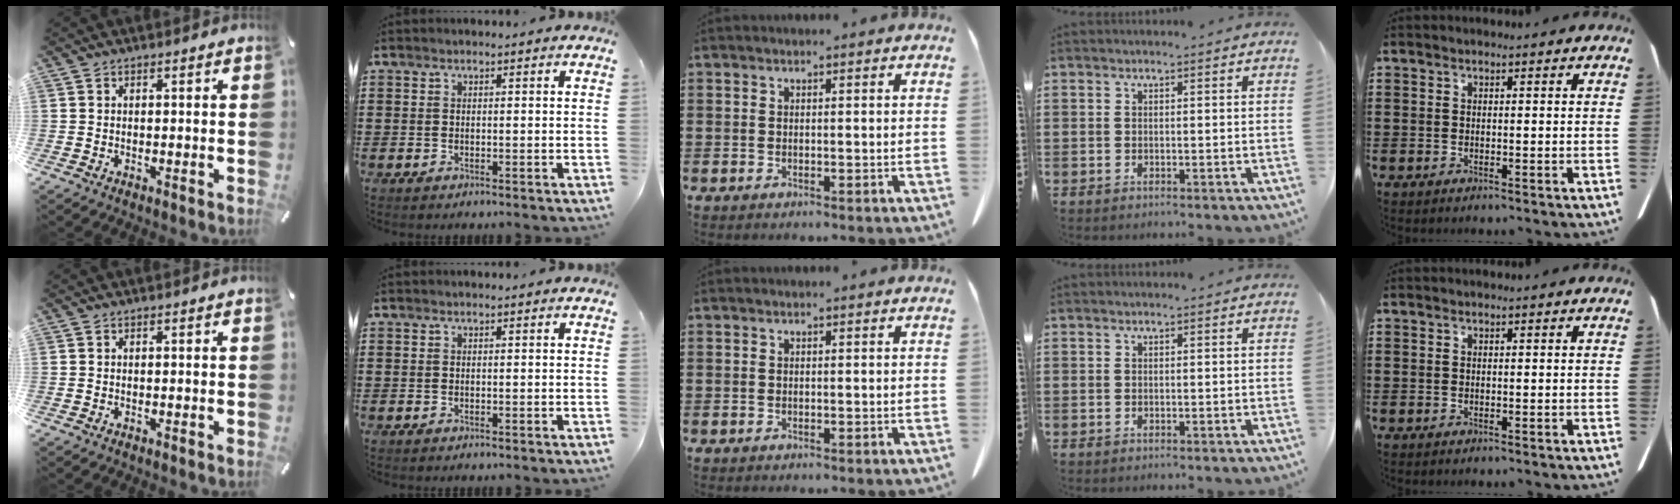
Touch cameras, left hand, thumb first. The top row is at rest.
{}